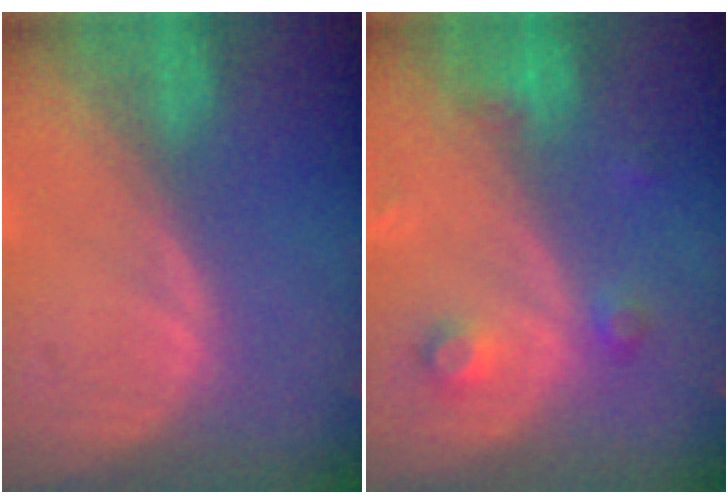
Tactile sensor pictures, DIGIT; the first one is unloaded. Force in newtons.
{"total": 3.8, "press": 3.3, "slide": 1.7}